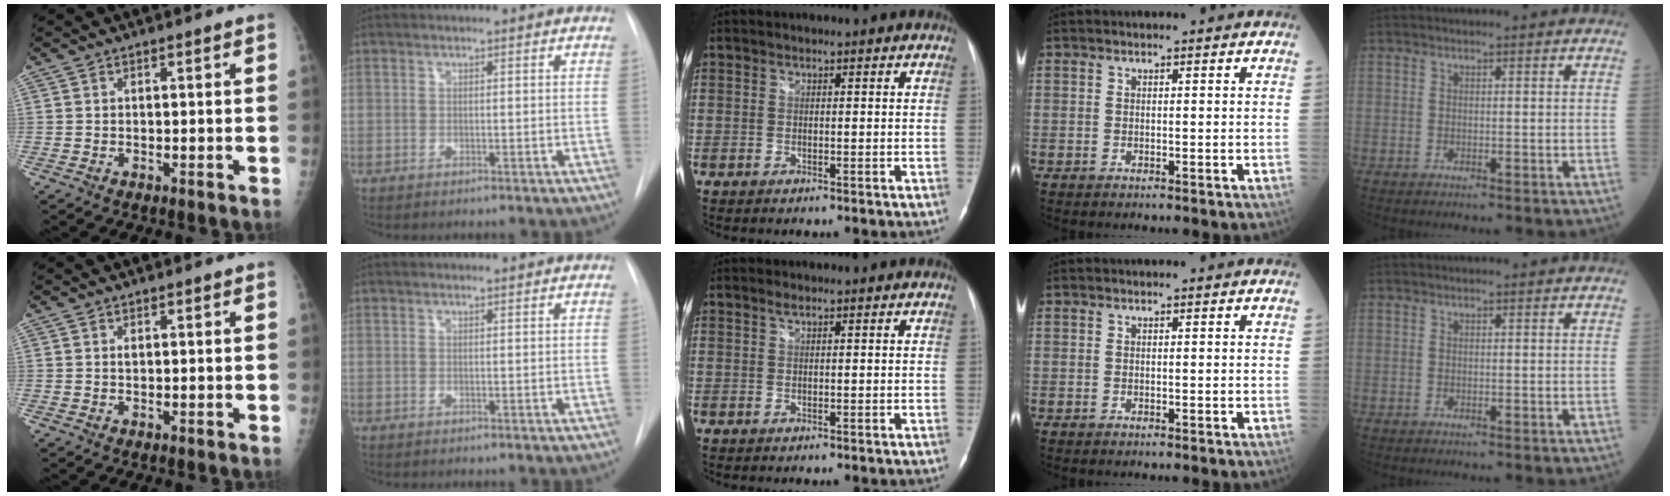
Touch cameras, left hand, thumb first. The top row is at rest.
{"thumb": {"total": 0.9, "force": [0.4, 0.6, 0.5], "torque": [-0.006, -0.001, 0.006]}, "index": {"total": 0.8, "force": [0.8, 0.1, 0.1], "torque": [-0.007, 0.007, 0.013]}, "middle": {"total": 0.6, "force": [0.5, 0.1, 0.4], "torque": [-0.010, 0.003, 0.009]}}